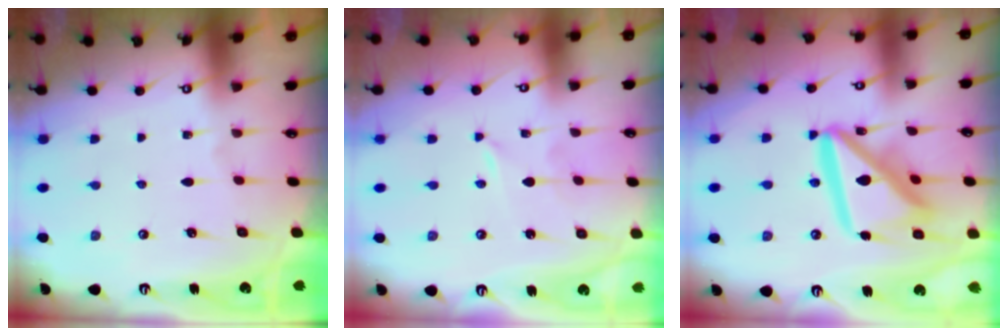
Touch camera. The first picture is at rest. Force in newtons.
{"total": 0.0}
{"total": 17.9, "press": 17.8, "slide": 2.2}